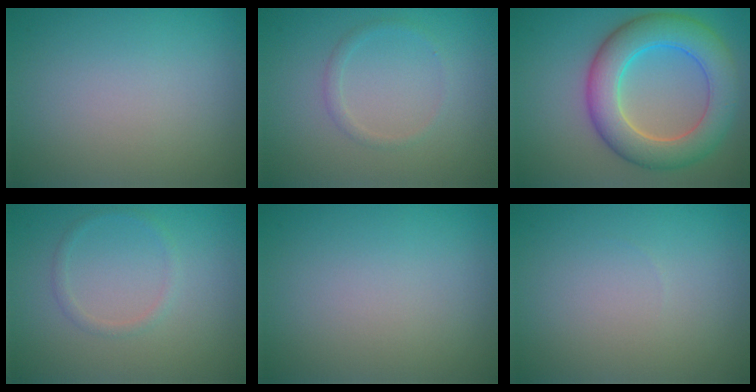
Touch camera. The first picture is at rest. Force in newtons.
{"total": 1.0, "press": 1.0, "slide": 0.1}
{"total": 7.6, "press": 7.6, "slide": 0.1}
{"total": 1.0, "press": 1.0, "slide": 0.1}
{"total": 0.0}
{"total": 0.0}